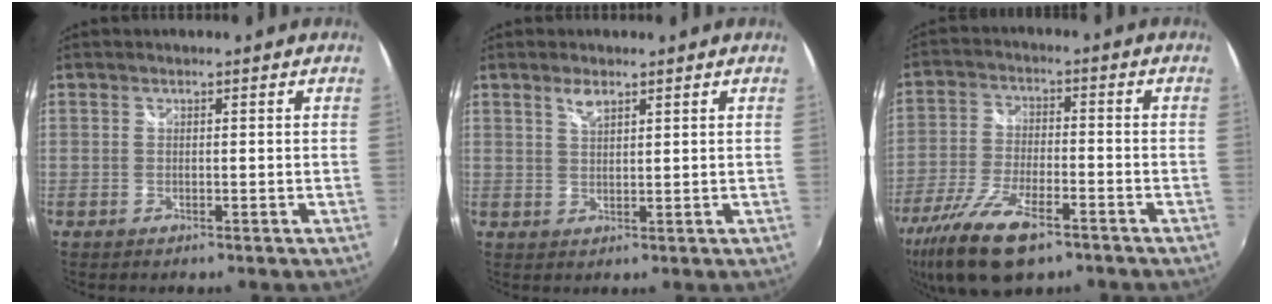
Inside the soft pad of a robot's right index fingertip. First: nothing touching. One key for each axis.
{"total": 2.6, "fx": 1.8, "fy": 0.9, "fz": 1.7, "tx": -0.028, "ty": 0.002, "tz": 0.032}
{"total": 15.0, "fx": -9.8, "fy": 5.5, "fz": 10.0, "tx": -0.225, "ty": -0.037, "tz": -0.184}